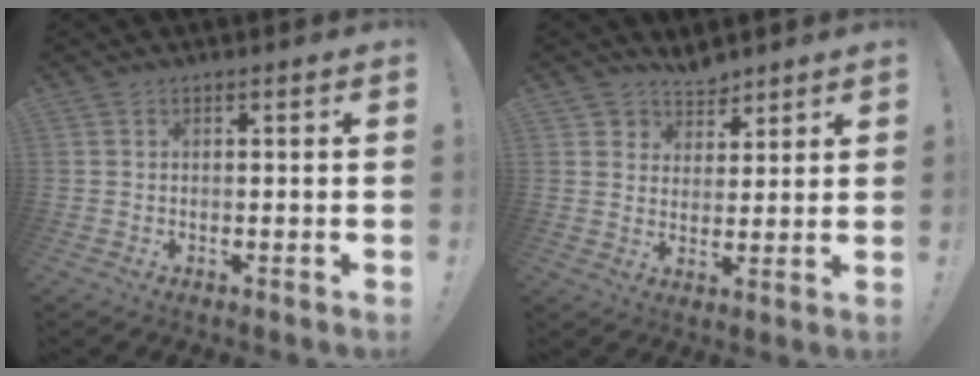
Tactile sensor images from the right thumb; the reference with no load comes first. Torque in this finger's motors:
{"motor_torque": [0.08, -0.13, 0.17, 0.32, 0.00]}